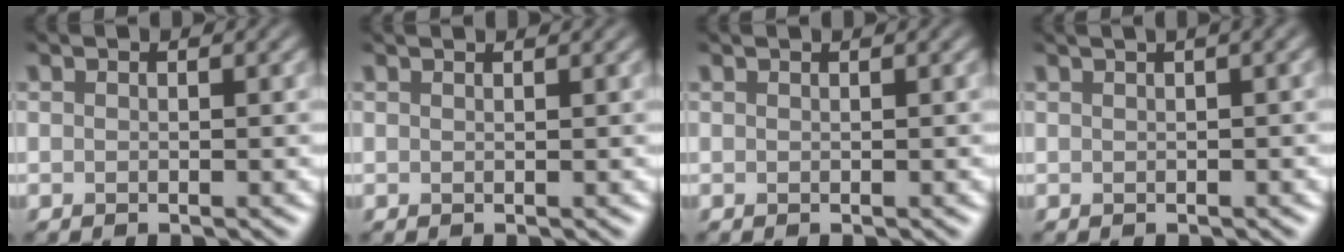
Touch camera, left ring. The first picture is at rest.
{"total": 1.3, "force": [1.2, 0.3, 0.5], "torque": [-0.005, -0.001, 0.005]}
{"total": 0.7, "force": [0.5, 0.2, 0.4], "torque": [-0.002, 0.003, 0.003]}
{"total": 5.3, "force": [2.3, 2.4, 4.1], "torque": [-0.026, 0.041, 0.007]}